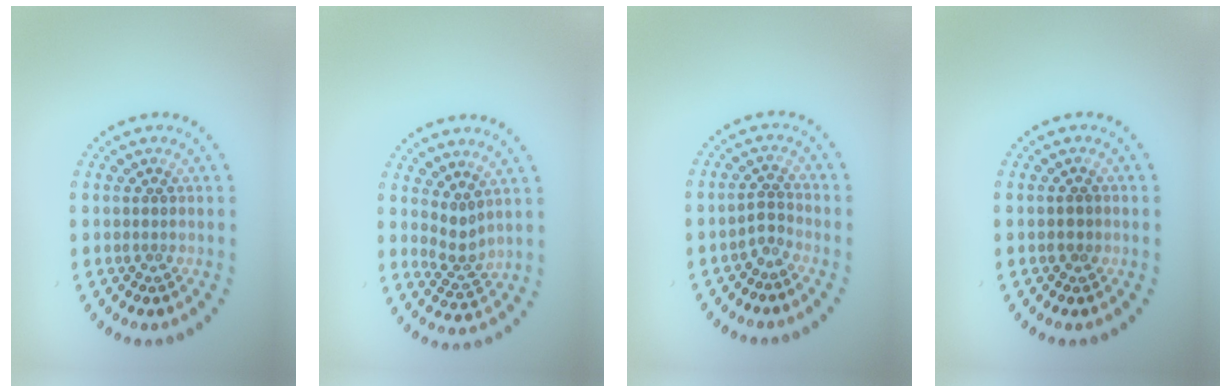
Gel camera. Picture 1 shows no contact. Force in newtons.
{"total": 2.0, "press": 1.3, "slide": 1.5}
{"total": 1.6, "press": 1.0, "slide": 1.2}
{"total": 0.9, "press": 0.9, "slide": 0.1}